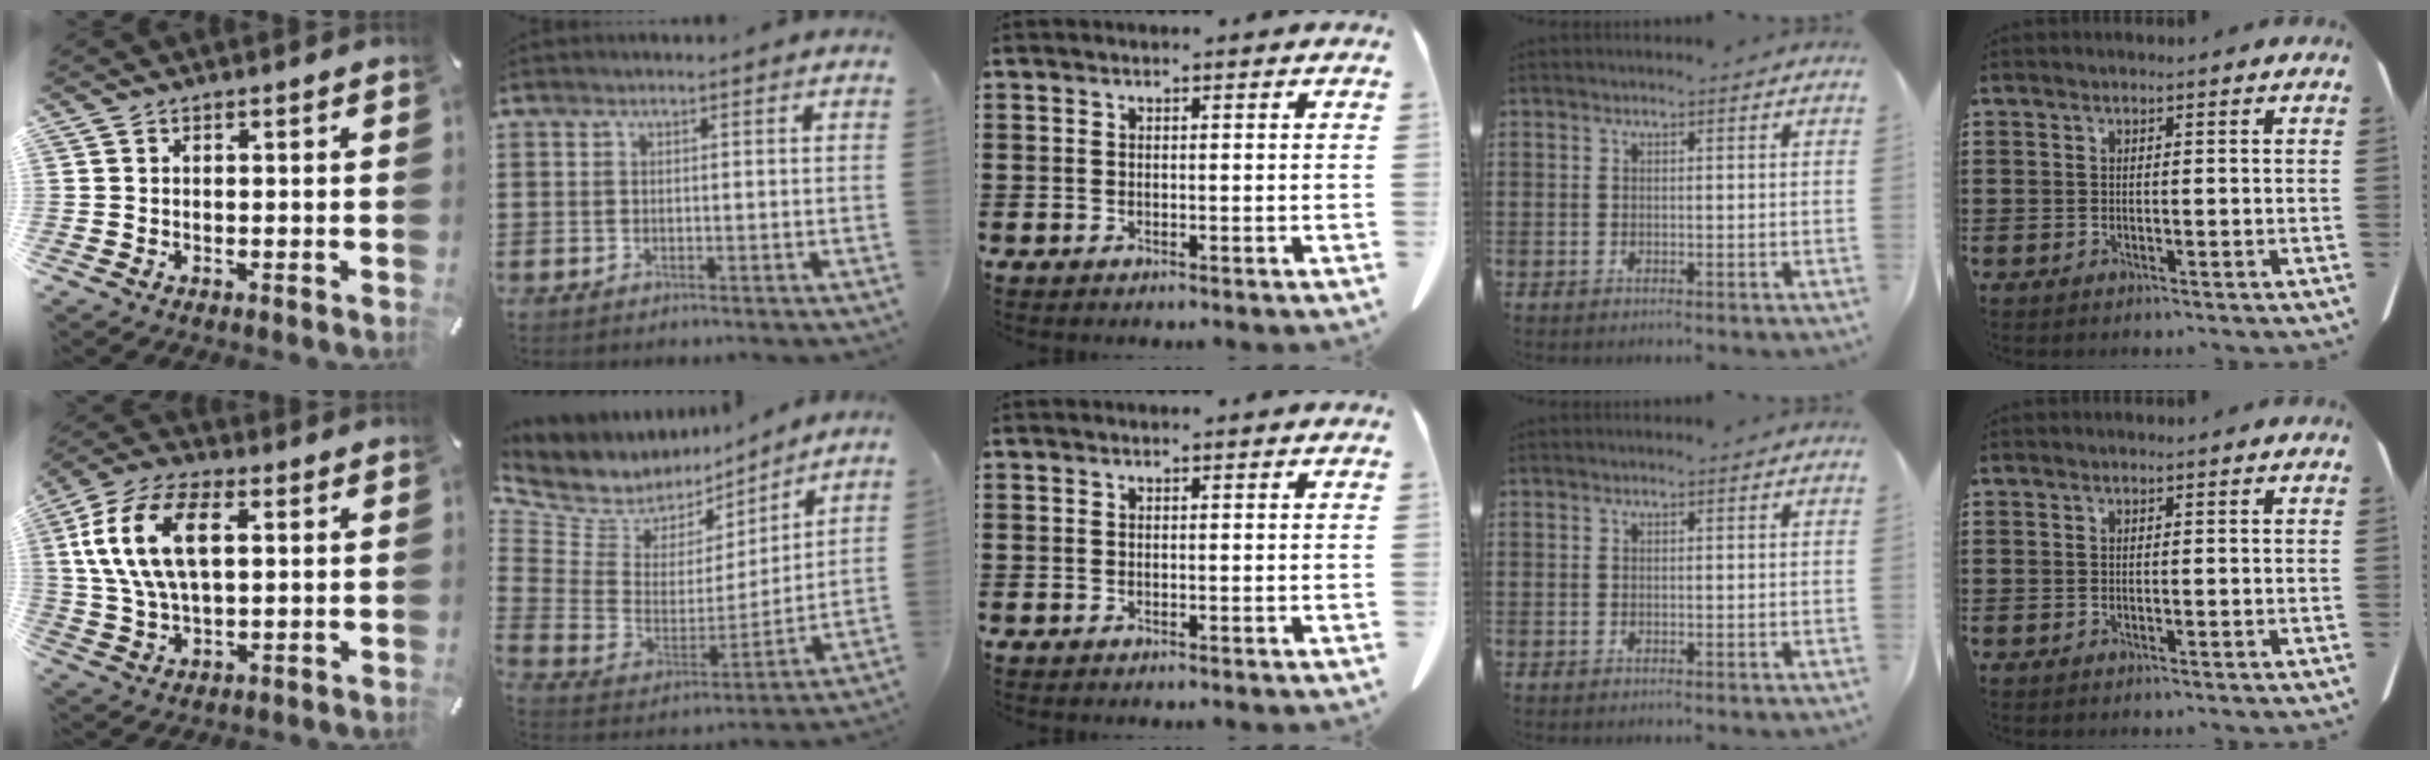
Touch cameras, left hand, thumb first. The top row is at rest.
{"thumb": {"total": 14.7, "force": [4.1, 8.1, 11.6], "torque": [-0.271, 0.003, 0.067]}, "index": {"total": 7.0, "force": [5.4, 4.4, 0.8], "torque": [-0.068, -0.047, 0.098]}}